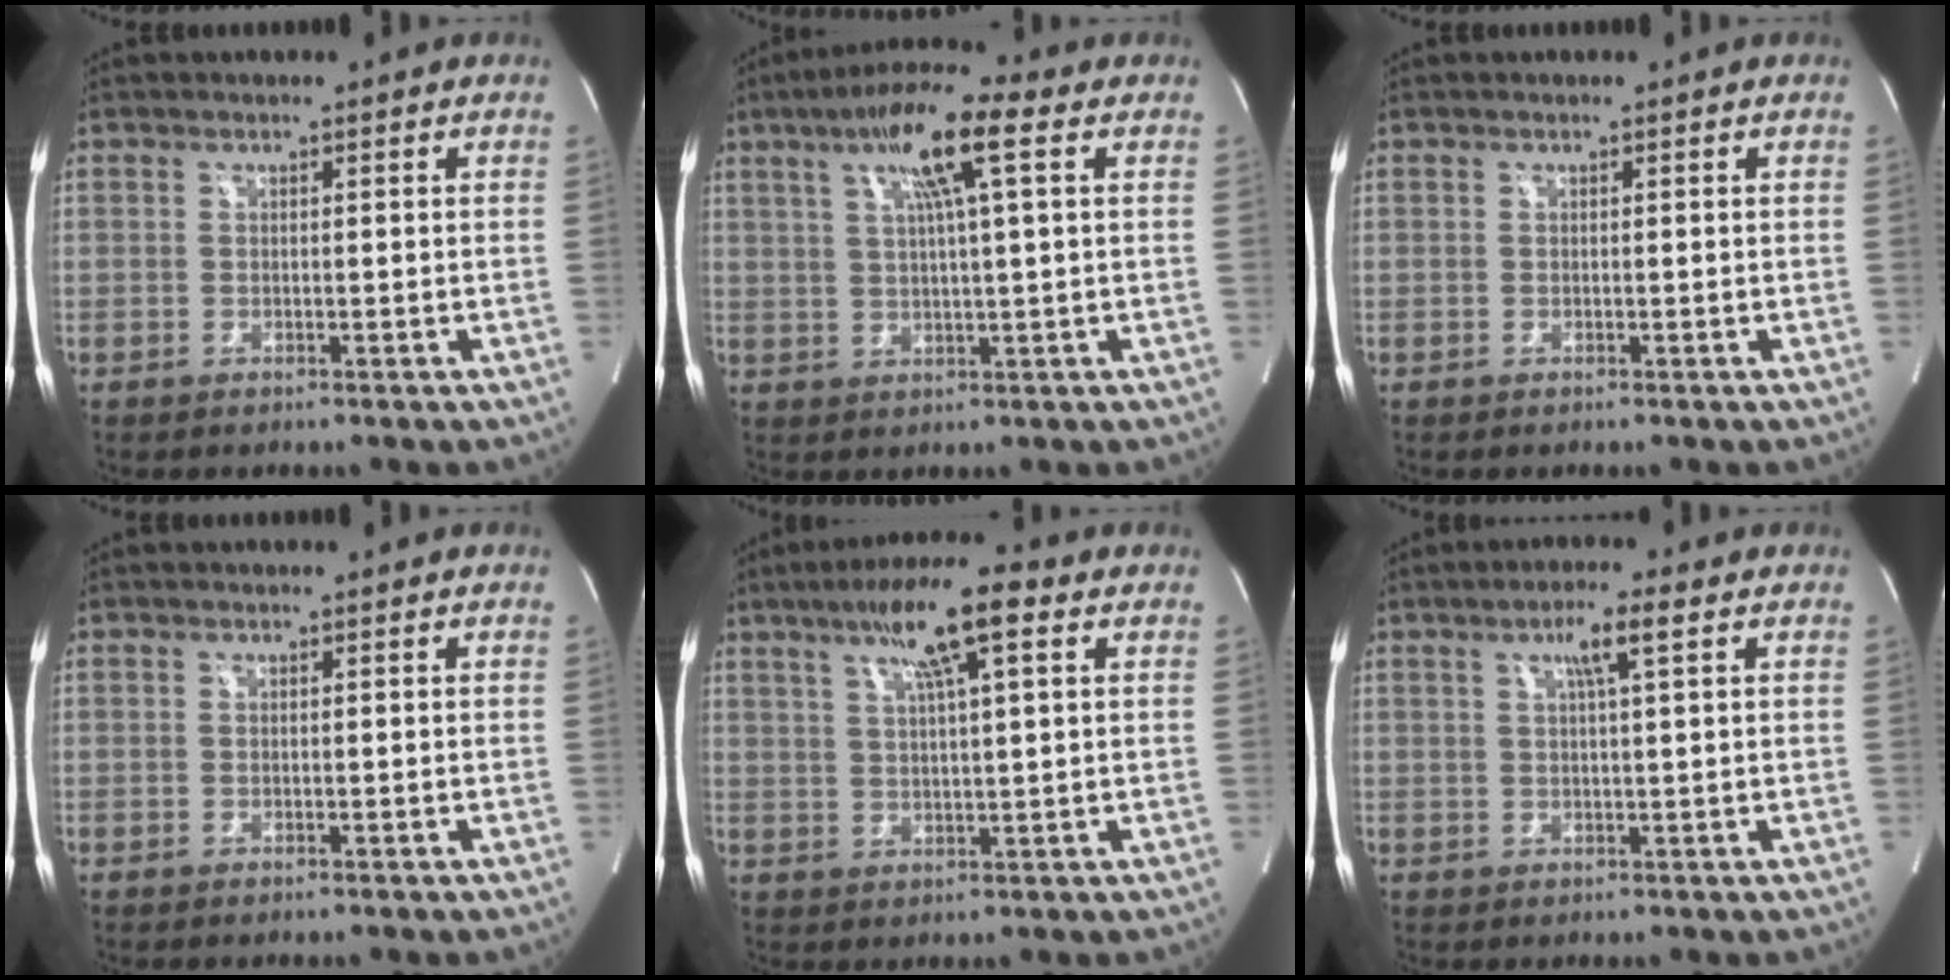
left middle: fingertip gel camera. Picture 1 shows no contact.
{"total": 10.6, "force": [4.5, 0.5, 9.6], "torque": [-0.175, 0.023, 0.071]}
{"total": 0.0}
{"total": 0.0}
{"total": 10.2, "force": [5.2, 0.8, 8.8], "torque": [-0.155, 0.020, 0.082]}
{"total": 4.5, "force": [2.0, -0.2, 4.1], "torque": [-0.073, 0.006, 0.033]}